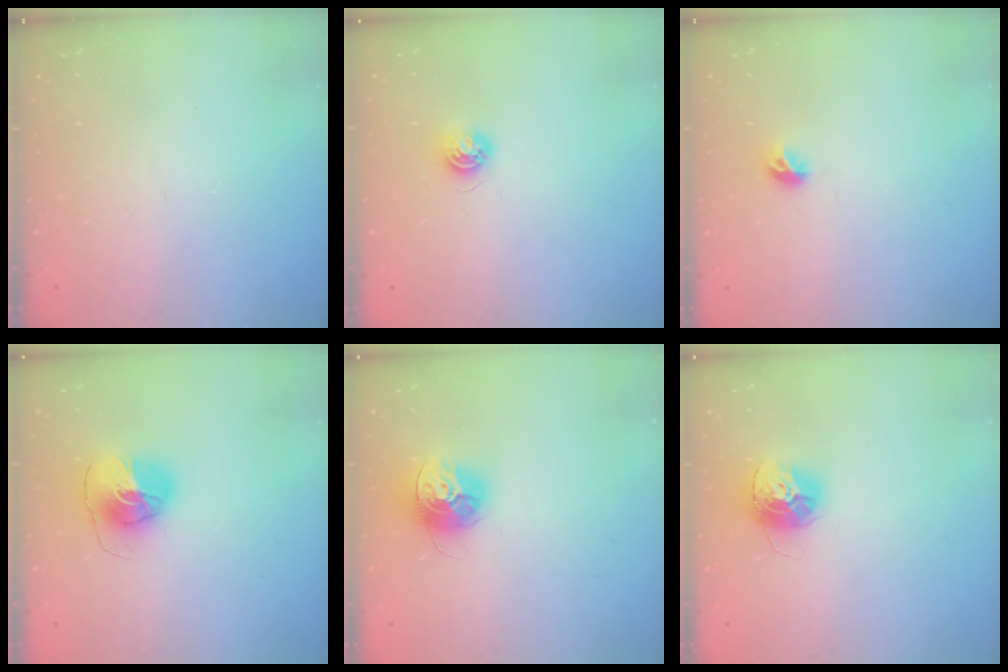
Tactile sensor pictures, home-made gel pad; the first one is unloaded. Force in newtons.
{"total": 5.4, "press": 5.4, "slide": 0.5}
{"total": 5.4, "press": 5.4, "slide": 0.5}
{"total": 9.1, "press": 9.1, "slide": 0.8}
{"total": 13.7, "press": 13.7, "slide": 1.0}
{"total": 13.0, "press": 12.9, "slide": 1.2}